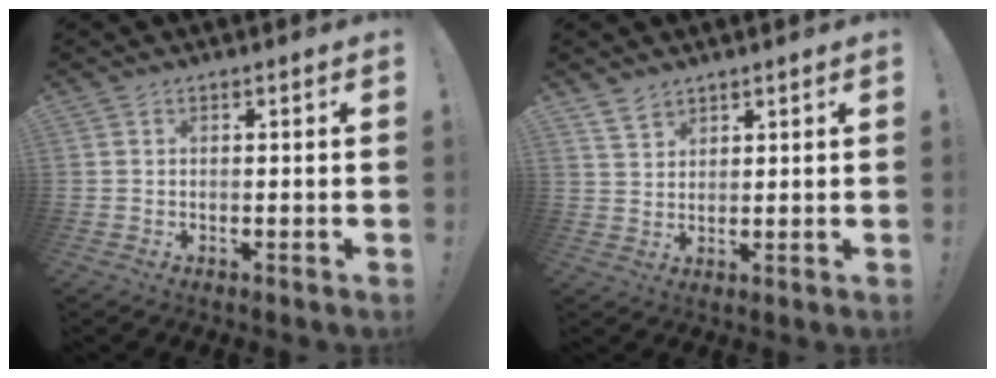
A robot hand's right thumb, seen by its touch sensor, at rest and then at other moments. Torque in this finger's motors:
{"motor_torque": [-0.05, 0.13, -0.14, 0.15, 0.03]}